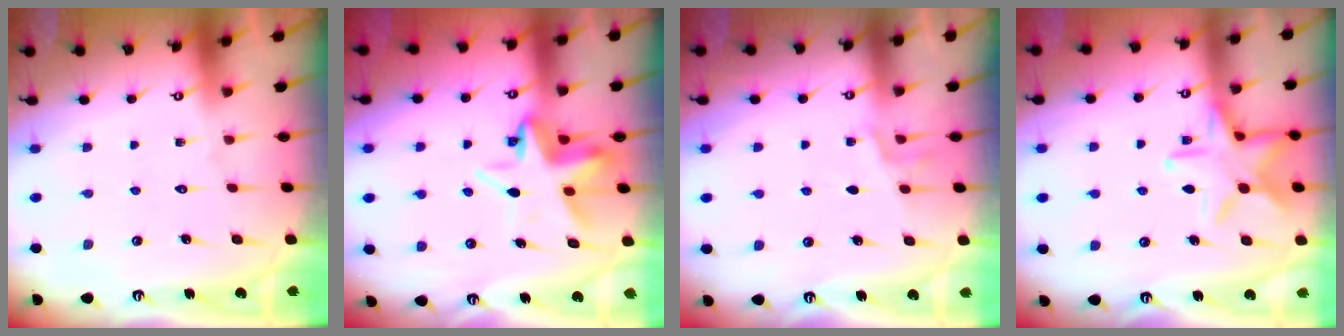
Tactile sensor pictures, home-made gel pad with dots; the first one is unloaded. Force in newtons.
{"total": 7.7, "press": 7.2, "slide": 2.7}
{"total": 5.2, "press": 4.6, "slide": 2.4}
{"total": 13.7, "press": 13.6, "slide": 1.0}